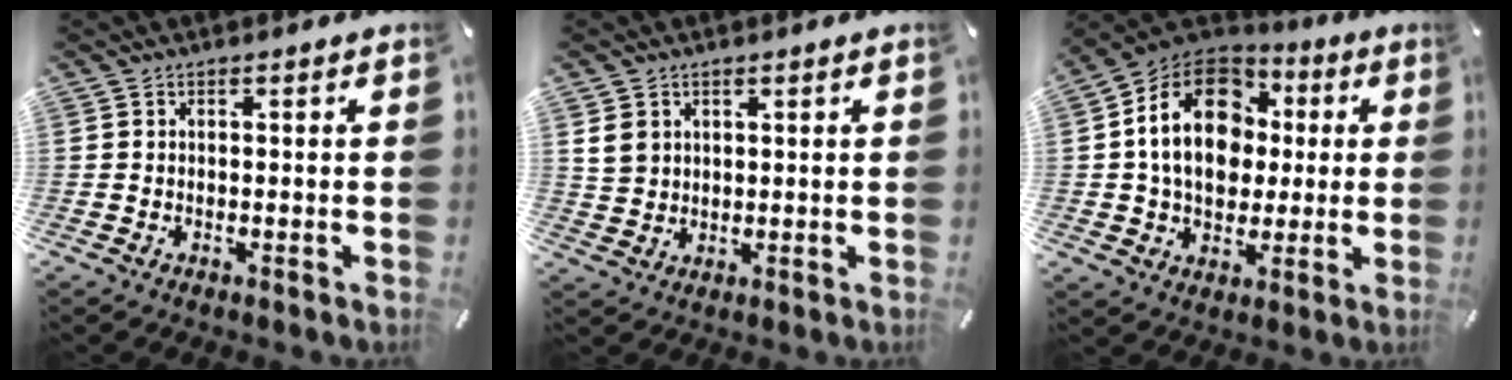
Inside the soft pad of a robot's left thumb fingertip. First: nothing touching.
{"total": 4.5, "force": [1.8, 3.9, 1.3], "torque": [-0.035, 0.007, 0.036]}
{"total": 17.9, "force": [1.9, 14.2, 10.7], "torque": [-0.205, 0.008, 0.032]}